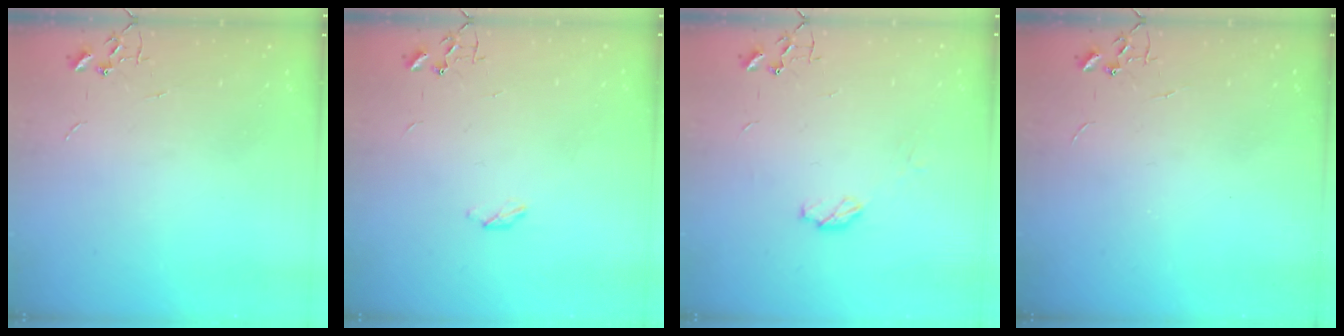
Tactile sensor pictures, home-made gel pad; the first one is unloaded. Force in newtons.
{"total": 2.9, "press": 2.9, "slide": 0.5}
{"total": 4.8, "press": 4.8, "slide": 0.3}
{"total": 0.0}